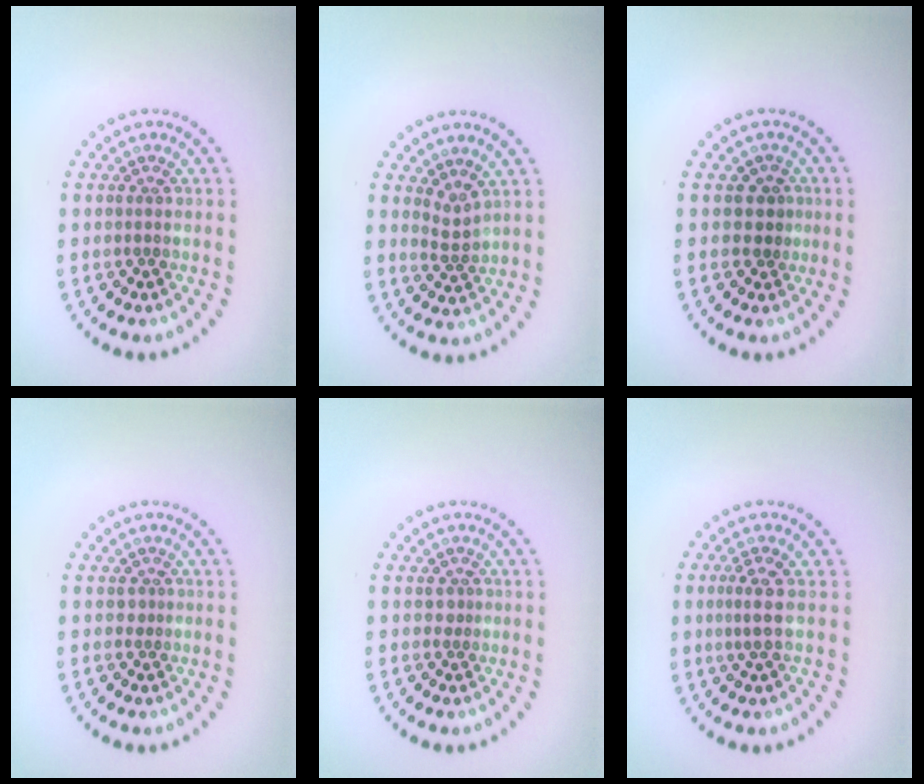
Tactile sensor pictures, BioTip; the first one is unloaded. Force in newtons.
{"total": 1.6, "press": 1.0, "slide": 1.2}
{"total": 1.7, "press": 1.4, "slide": 0.9}
{"total": 0.7, "press": 0.5, "slide": 0.6}
{"total": 0.9, "press": 0.6, "slide": 0.7}
{"total": 1.7, "press": 1.5, "slide": 0.9}